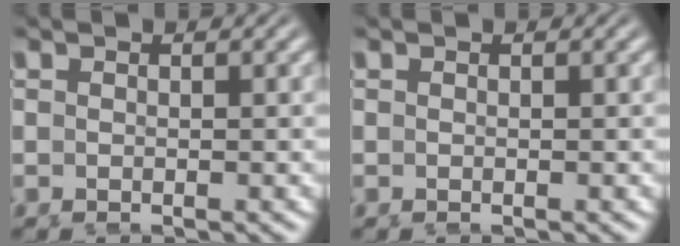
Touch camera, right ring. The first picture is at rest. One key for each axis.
{"total": 0.0}